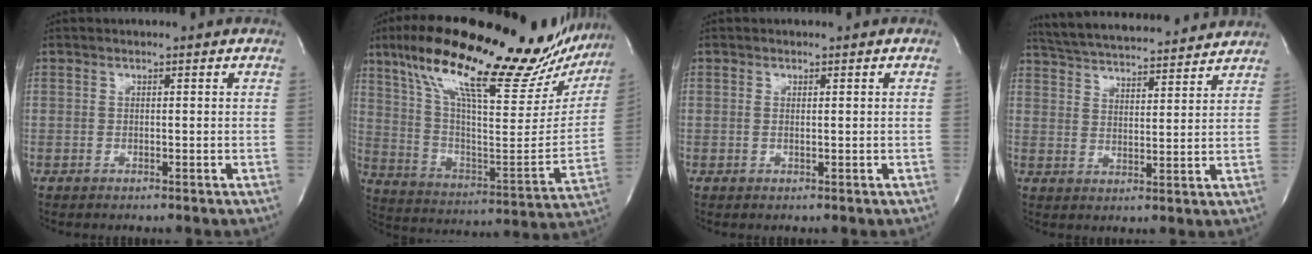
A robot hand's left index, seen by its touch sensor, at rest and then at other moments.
{"total": 31.0, "force": [23.9, 7.6, 18.1], "torque": [-0.302, 0.005, 0.342]}
{"total": 0.6, "force": [0.1, 0.0, 0.6], "torque": [-0.016, -0.002, 0.004]}
{"total": 18.4, "force": [17.2, 2.3, 6.1], "torque": [-0.109, 0.029, 0.250]}